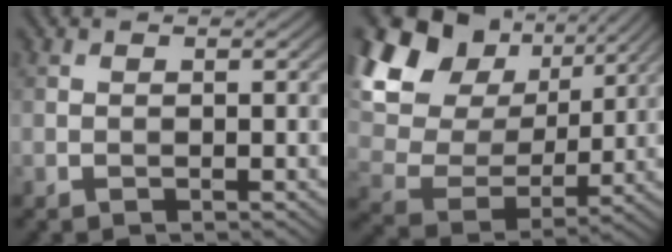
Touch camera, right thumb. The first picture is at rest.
{"total": 18.0, "force": [8.7, 12.4, 9.7], "torque": [-0.268, 0.049, 0.178]}